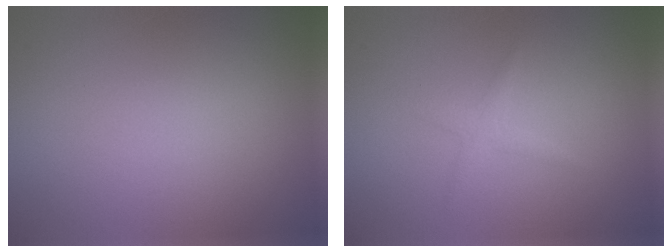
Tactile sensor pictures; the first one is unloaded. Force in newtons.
{"total": 1.2, "press": 1.2, "slide": 0.0}